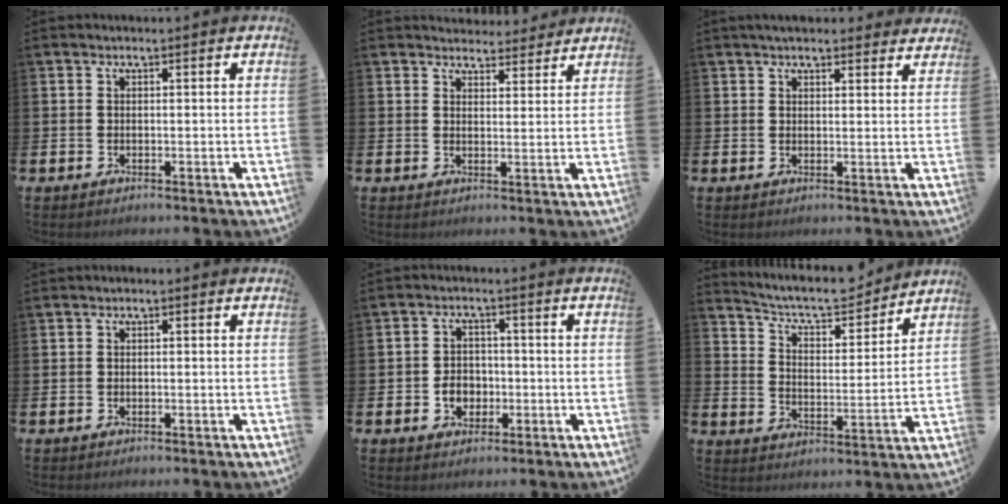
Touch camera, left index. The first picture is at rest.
{"total": 4.0, "force": [3.8, 1.1, -0.2], "torque": [0.011, -0.023, 0.067]}
{"total": 3.3, "force": [3.2, 0.8, 0.7], "torque": [-0.007, -0.012, 0.056]}
{"total": 0.6, "force": [-0.5, 0.3, 0.1], "torque": [-0.001, -0.001, -0.011]}
{"total": 3.6, "force": [-1.0, 2.9, 1.9], "torque": [-0.021, -0.003, -0.027]}
{"total": 7.5, "force": [7.0, 1.6, 2.1], "torque": [-0.063, -0.051, 0.117]}